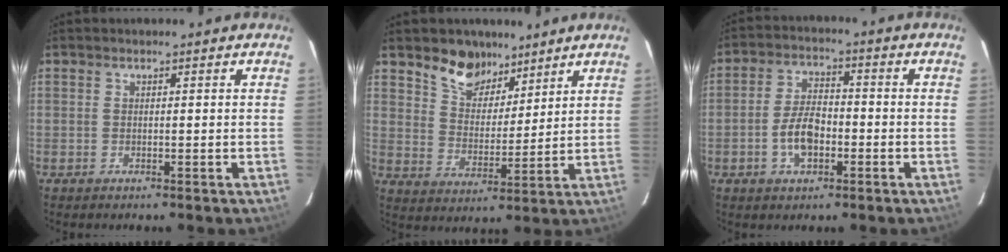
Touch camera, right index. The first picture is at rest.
{"total": 9.2, "force": [6.8, 5.4, 2.9], "torque": [-0.048, 0.002, 0.125]}
{"total": 7.5, "force": [-2.4, 4.0, 5.8], "torque": [-0.115, 0.012, -0.039]}